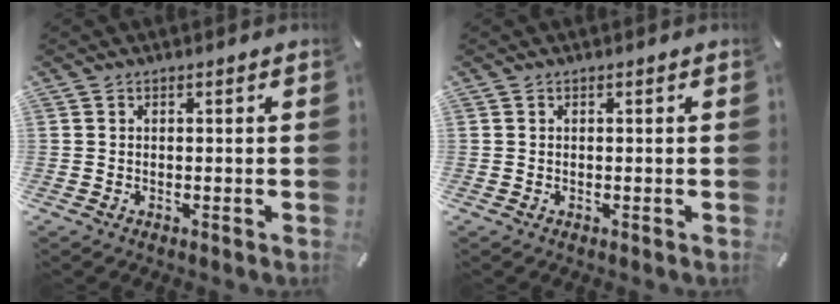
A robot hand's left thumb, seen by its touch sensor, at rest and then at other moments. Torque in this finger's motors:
{"motor_torque": [0.04, 0.06, -0.04, -0.09, 0.00]}